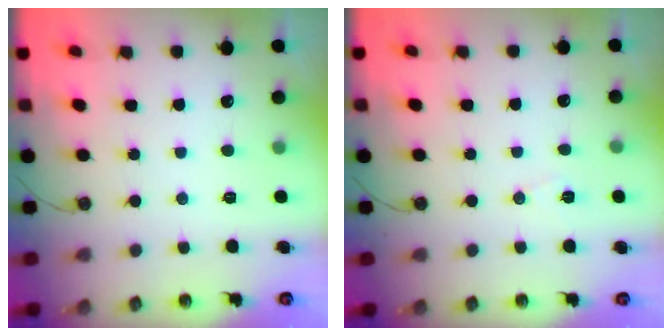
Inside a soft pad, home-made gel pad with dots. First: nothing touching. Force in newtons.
{"total": 5.9, "press": 3.8, "slide": 4.5}